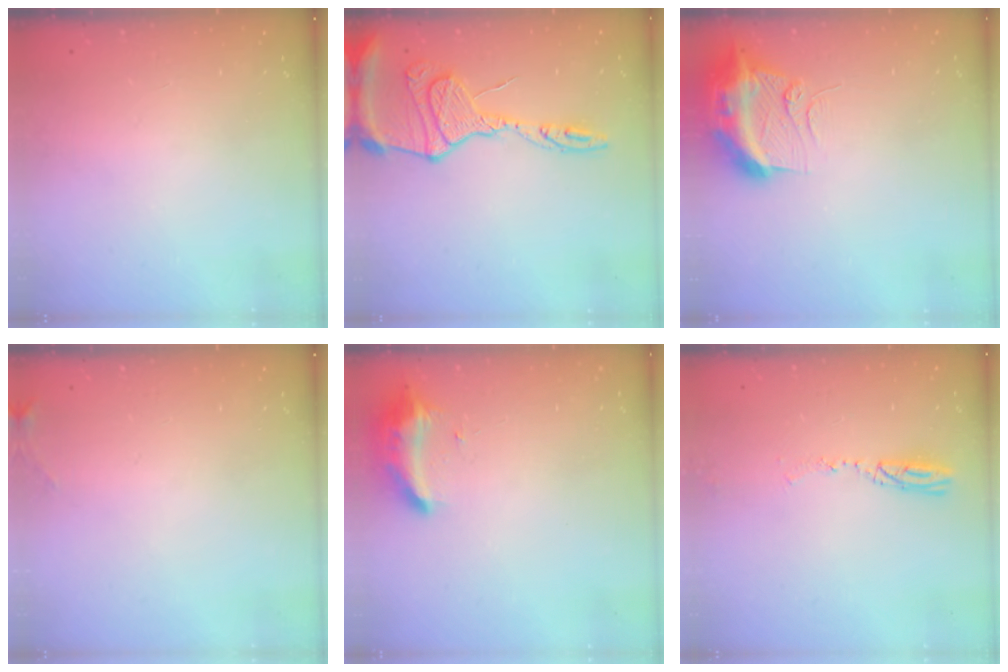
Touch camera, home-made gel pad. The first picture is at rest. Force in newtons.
{"total": 17.5, "press": 17.4, "slide": 1.6}
{"total": 13.2, "press": 13.1, "slide": 1.4}
{"total": 5.4, "press": 5.1, "slide": 1.8}
{"total": 9.3, "press": 9.3, "slide": 0.8}
{"total": 4.3, "press": 4.3, "slide": 0.8}